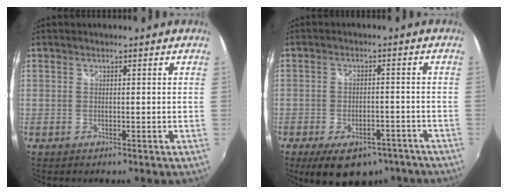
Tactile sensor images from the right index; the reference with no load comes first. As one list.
[{"total": 13.7, "force": [-9.6, 6.8, 7.1], "torque": [-0.142, -0.006, -0.128]}]